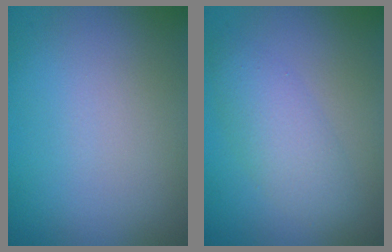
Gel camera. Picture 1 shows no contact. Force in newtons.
{"total": 3.6, "press": 3.6, "slide": 0.2}